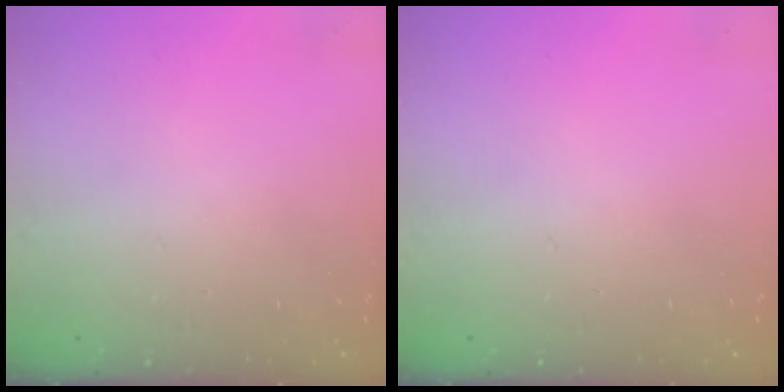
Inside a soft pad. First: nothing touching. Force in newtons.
{"total": 0.0}